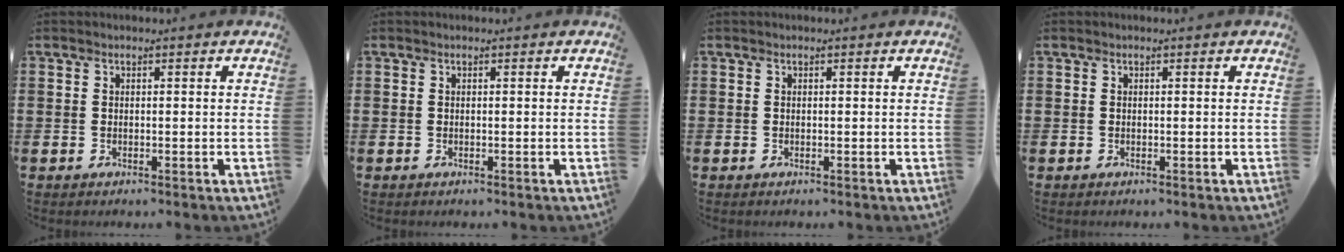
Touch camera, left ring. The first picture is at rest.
{"total": 0.0}
{"total": 0.0}
{"total": 0.0}